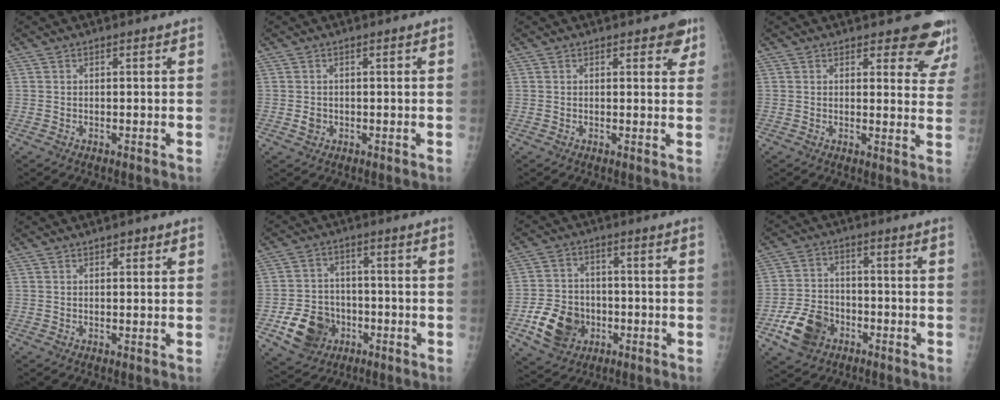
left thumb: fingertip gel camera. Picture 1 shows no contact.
{"total": 1.4, "force": [-0.2, 1.2, 0.7], "torque": [-0.006, 0.003, -0.001]}
{"total": 3.4, "force": [2.1, 1.7, 2.0], "torque": [0.006, -0.006, 0.019]}
{"total": 9.3, "force": [8.4, 3.1, 2.5], "torque": [0.016, -0.057, 0.070]}
{"total": 2.1, "force": [1.2, 0.8, 1.5], "torque": [-0.013, -0.003, 0.015]}
{"total": 10.4, "force": [-3.9, 8.5, 4.5], "torque": [-0.052, 0.020, -0.058]}
{"total": 10.7, "force": [-3.5, 8.6, 5.3], "torque": [-0.069, 0.014, -0.057]}
{"total": 9.6, "force": [-4.5, 7.0, 4.8], "torque": [-0.077, 0.021, -0.079]}